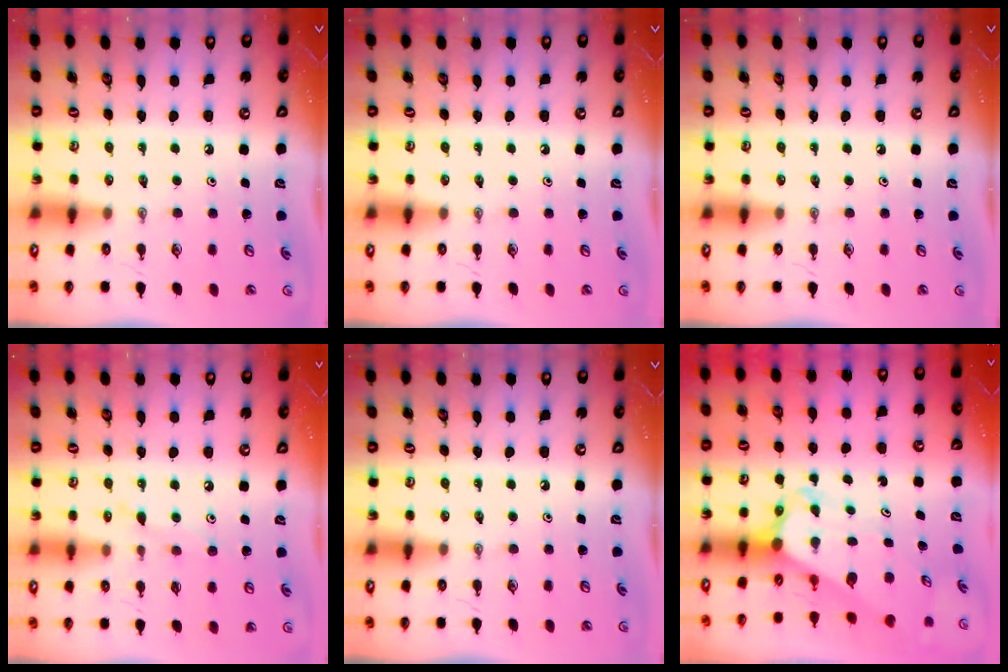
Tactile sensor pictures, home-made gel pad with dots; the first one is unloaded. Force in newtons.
{"total": 0.0}
{"total": 0.0}
{"total": 6.7, "press": 6.7, "slide": 0.4}
{"total": 0.0}
{"total": 4.6, "press": 4.5, "slide": 0.4}